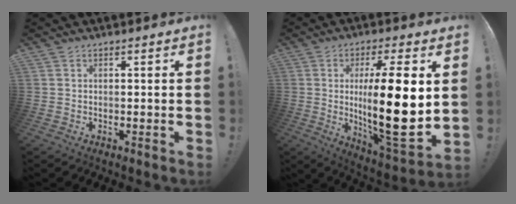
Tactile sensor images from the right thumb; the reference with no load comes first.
{"total": 20.6, "force": [1.5, 4.9, 20.0], "torque": [-0.335, -0.024, 0.021]}